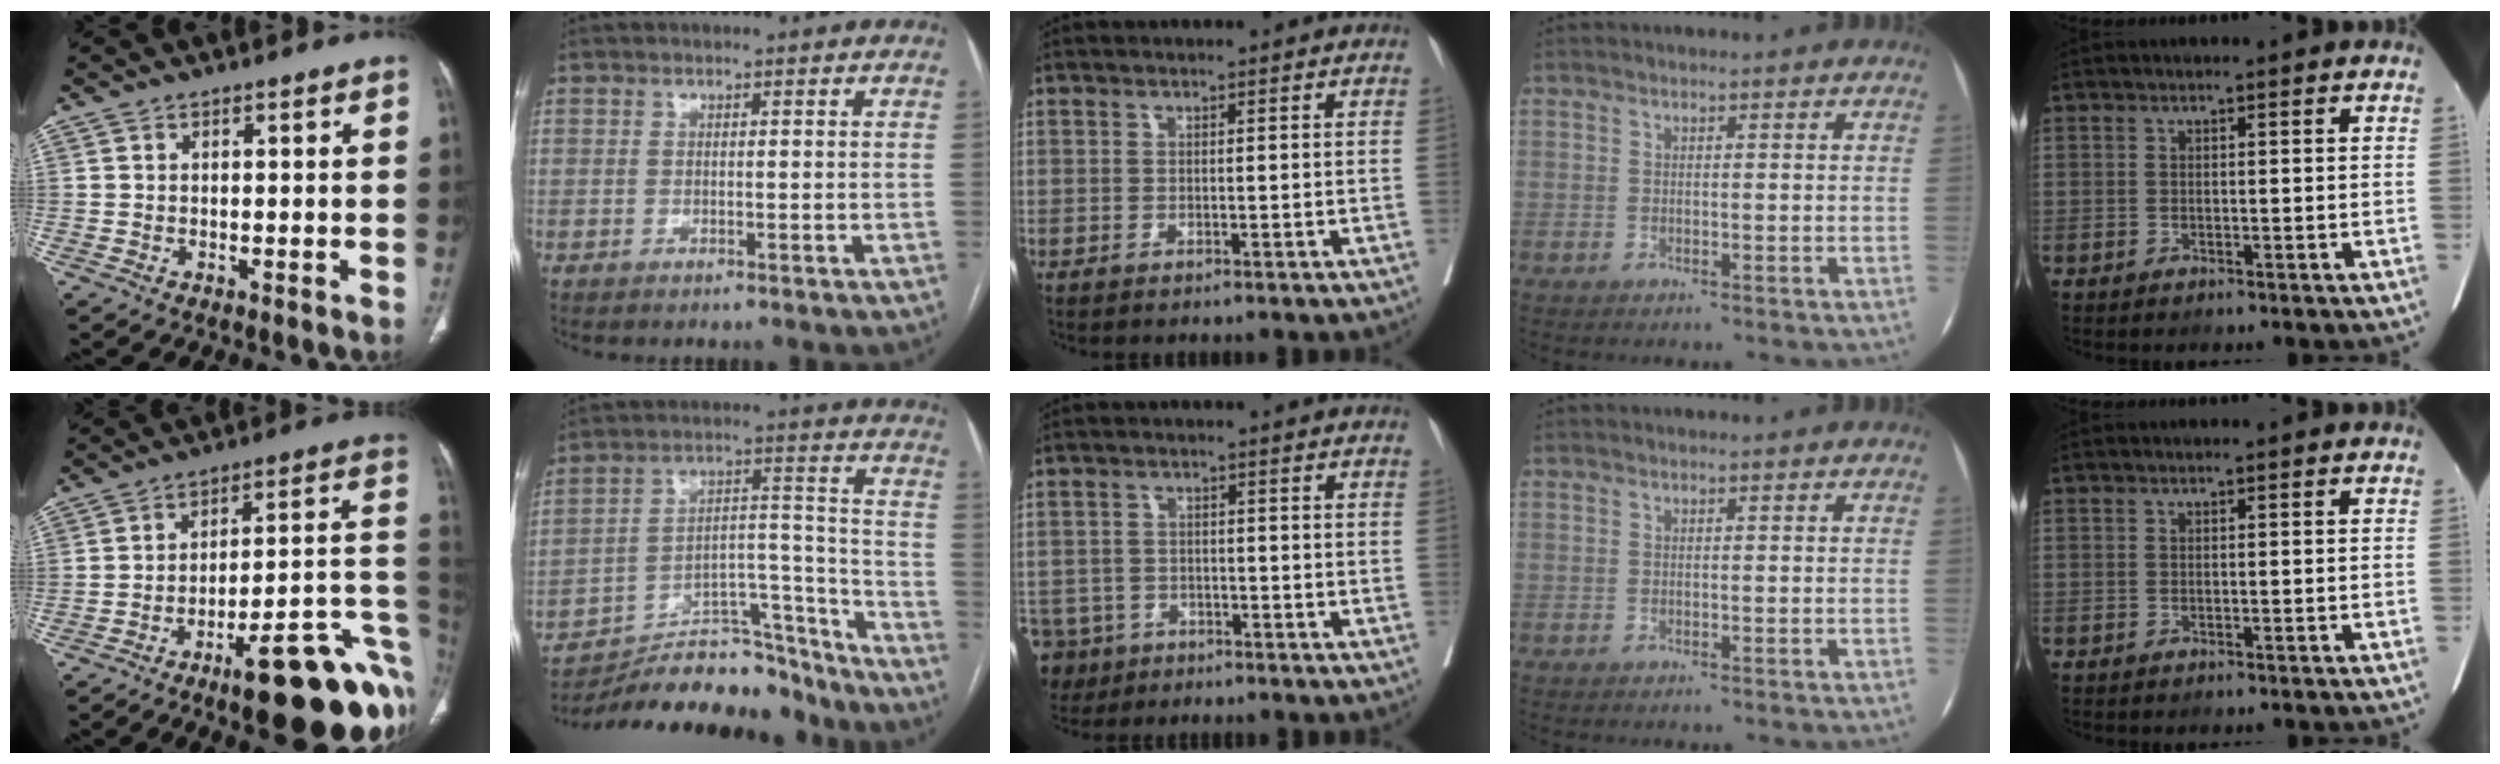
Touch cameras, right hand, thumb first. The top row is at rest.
{"thumb": {"total": 24.1, "force": [-10.5, 6.4, 20.7], "torque": [-0.183, 0.070, -0.143]}, "index": {"total": 23.8, "force": [-21.7, 6.0, 7.6], "torque": [-0.109, 0.034, -0.328]}, "middle": {"total": 9.5, "force": [-6.1, 7.0, 2.1], "torque": [-0.071, -0.008, -0.100]}}